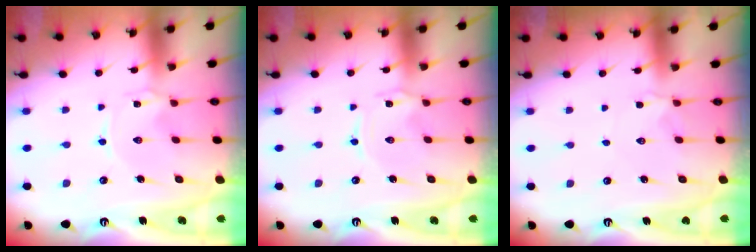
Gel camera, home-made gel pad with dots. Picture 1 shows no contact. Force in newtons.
{"total": 0.0}
{"total": 2.3, "press": 2.3, "slide": 0.5}